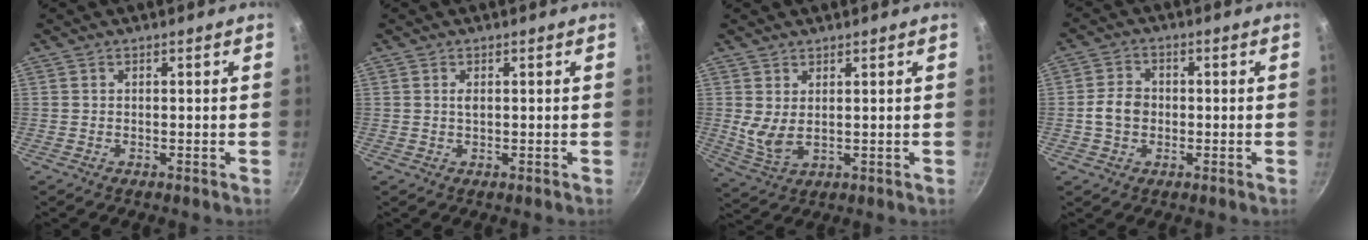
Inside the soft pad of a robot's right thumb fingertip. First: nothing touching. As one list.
[{"total": 1.1, "force": [0.3, 0.5, 0.9], "torque": [-0.015, 0.001, 0.005]}, {"total": 5.0, "force": [1.5, 2.5, 4.0], "torque": [-0.074, -0.022, 0.039]}, {"total": 5.2, "force": [-0.6, 4.2, 3.1], "torque": [-0.041, 0.017, -0.018]}]